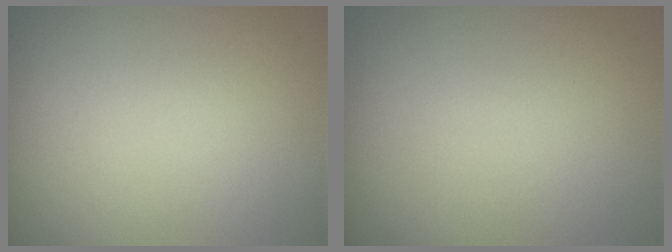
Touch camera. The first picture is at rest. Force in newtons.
{"total": 0.0}